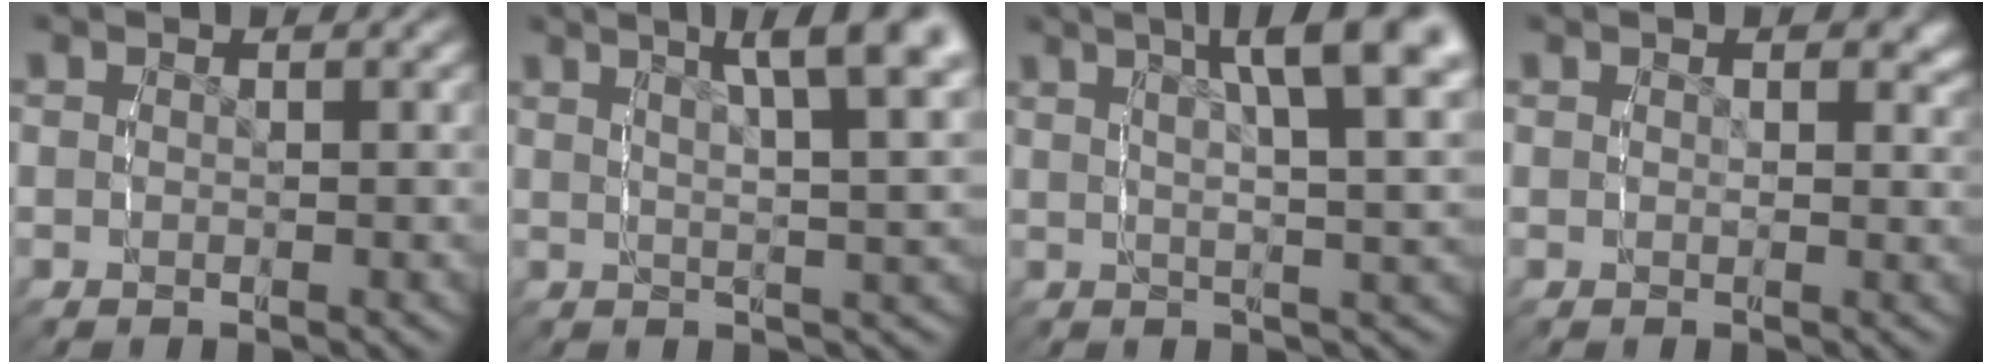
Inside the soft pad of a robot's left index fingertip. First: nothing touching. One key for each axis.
{"total": 8.4, "fx": 4.5, "fy": 2.2, "fz": 6.8, "tx": -0.085, "ty": 0.013, "tz": 0.065}
{"total": 10.0, "fx": 5.0, "fy": 3.1, "fz": 8.1, "tx": -0.100, "ty": 0.023, "tz": 0.068}
{"total": 1.4, "fx": 0.7, "fy": 0.6, "fz": 1.1, "tx": -0.009, "ty": -0.009, "tz": 0.015}